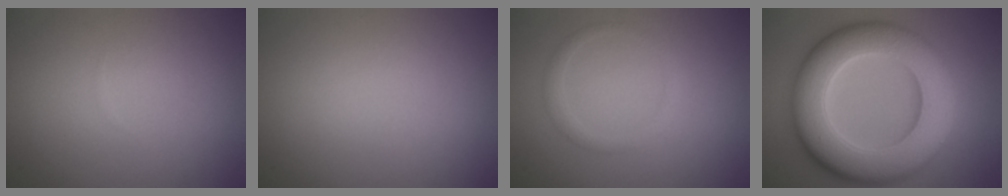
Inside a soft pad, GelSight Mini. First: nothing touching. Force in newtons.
{"total": 0.0}
{"total": 1.2, "press": 1.1, "slide": 0.1}
{"total": 12.6, "press": 12.5, "slide": 0.5}